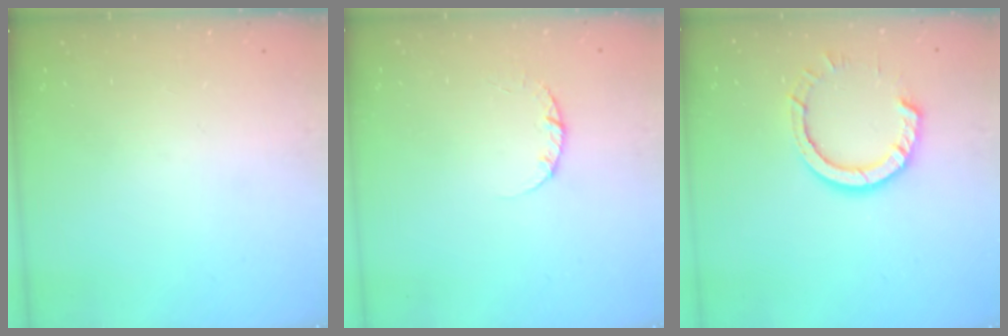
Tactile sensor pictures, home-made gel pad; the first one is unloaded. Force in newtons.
{"total": 2.4, "press": 2.3, "slide": 0.3}
{"total": 9.4, "press": 9.3, "slide": 0.9}